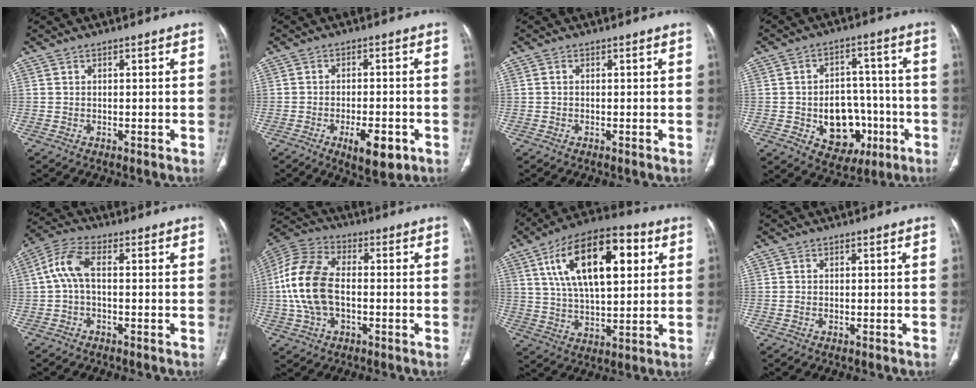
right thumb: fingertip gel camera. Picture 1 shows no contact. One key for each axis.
{"total": 7.7, "fx": -3.4, "fy": 3.1, "fz": 6.2, "tx": -0.087, "ty": 0.007, "tz": -0.045}
{"total": 0.0}
{"total": 13.5, "fx": -3.8, "fy": 10.1, "fz": 8.2, "tx": -0.071, "ty": 0.035, "tz": -0.037}
{"total": 6.2, "fx": -0.1, "fy": 2.9, "fz": 5.5, "tx": -0.125, "ty": 0.023, "tz": -0.009}
{"total": 15.0, "fx": -1.0, "fy": 9.1, "fz": 11.9, "tx": -0.255, "ty": 0.026, "tz": -0.022}
{"total": 21.0, "fx": 6.8, "fy": 9.7, "fz": 17.3, "tx": -0.271, "ty": 0.002, "tz": 0.110}
{"total": 0.7, "fx": -0.2, "fy": 0.5, "fz": 0.5, "tx": -0.013, "ty": 0.002, "tz": -0.002}